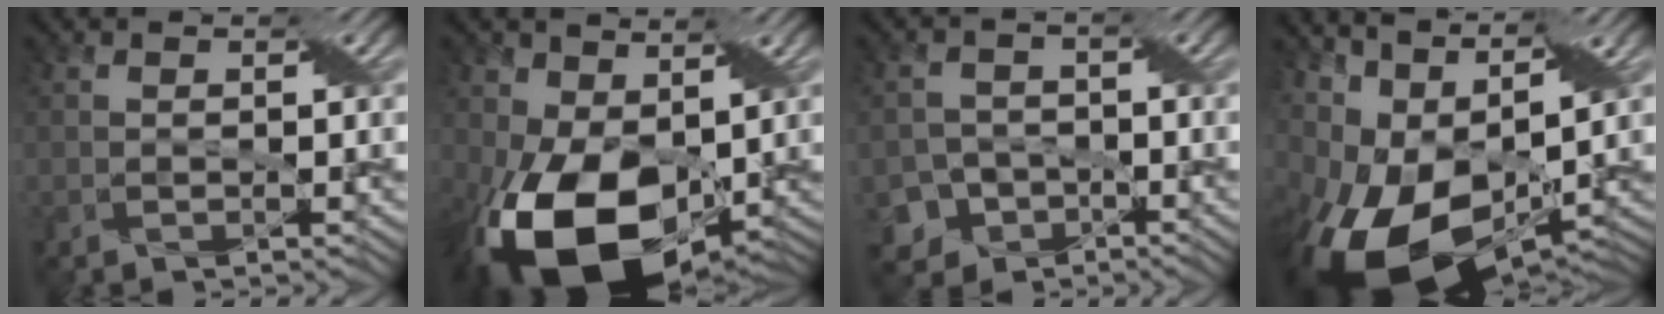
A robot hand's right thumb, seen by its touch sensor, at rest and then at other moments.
{"total": 16.6, "force": [-3.0, 10.6, 12.4], "torque": [-0.261, -0.038, -0.050]}
{"total": 5.9, "force": [-3.5, 4.6, 0.9], "torque": [-0.012, -0.004, -0.061]}
{"total": 16.0, "force": [-0.3, 9.4, 12.9], "torque": [-0.248, -0.016, 0.028]}